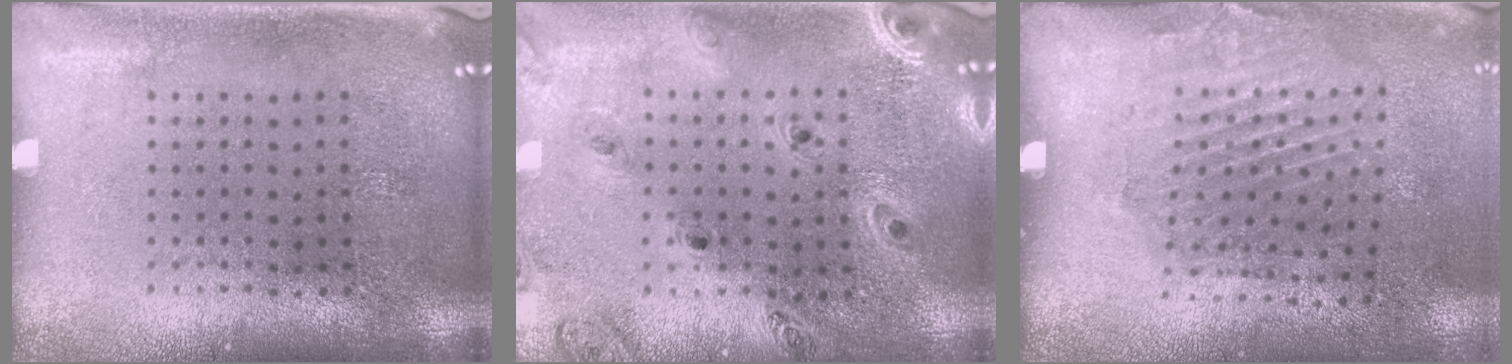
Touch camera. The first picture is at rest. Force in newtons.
{"total": 1.4, "press": 1.3, "slide": 0.2}
{"total": 1.9, "press": 1.2, "slide": 1.6}